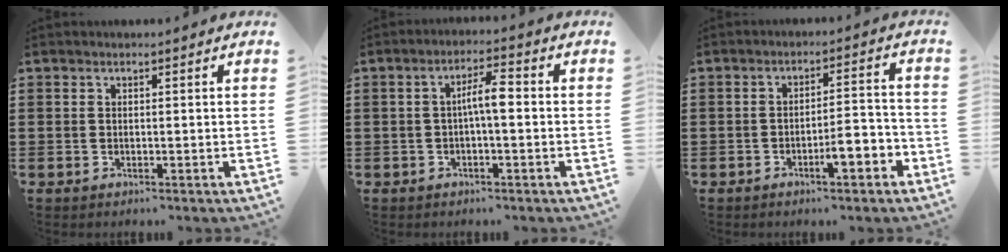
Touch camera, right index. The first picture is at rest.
{"total": 4.5, "force": [-0.2, 1.0, 4.4], "torque": [-0.081, 0.011, -0.008]}
{"total": 5.2, "force": [-2.8, 1.3, 4.3], "torque": [-0.068, 0.007, -0.049]}